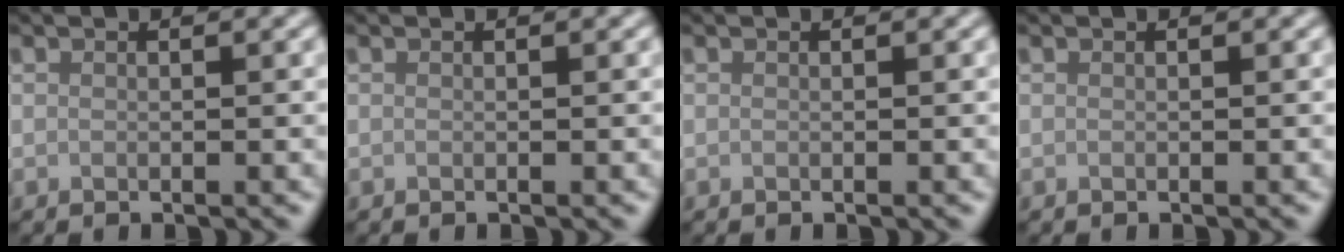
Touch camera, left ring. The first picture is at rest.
{"total": 0.0}
{"total": 0.0}
{"total": 0.0}